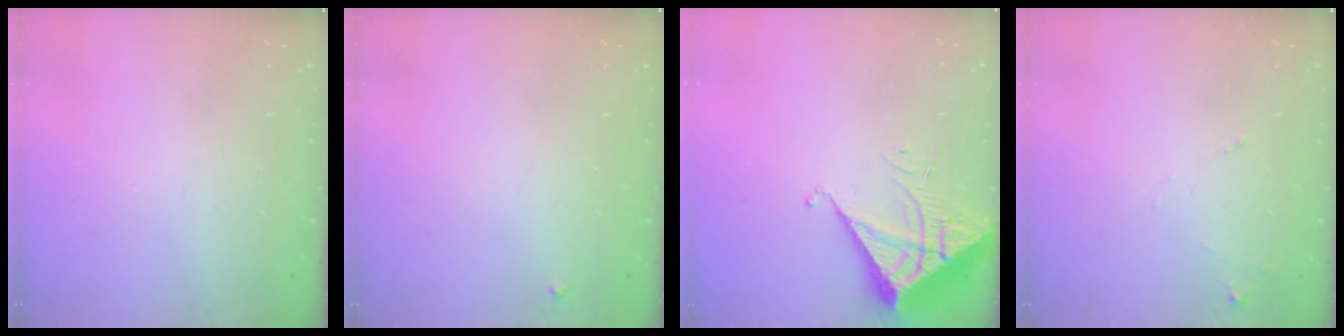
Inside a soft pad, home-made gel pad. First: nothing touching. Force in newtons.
{"total": 4.1, "press": 4.1, "slide": 0.6}
{"total": 7.0, "press": 7.0, "slide": 0.3}
{"total": 7.6, "press": 7.6, "slide": 0.6}